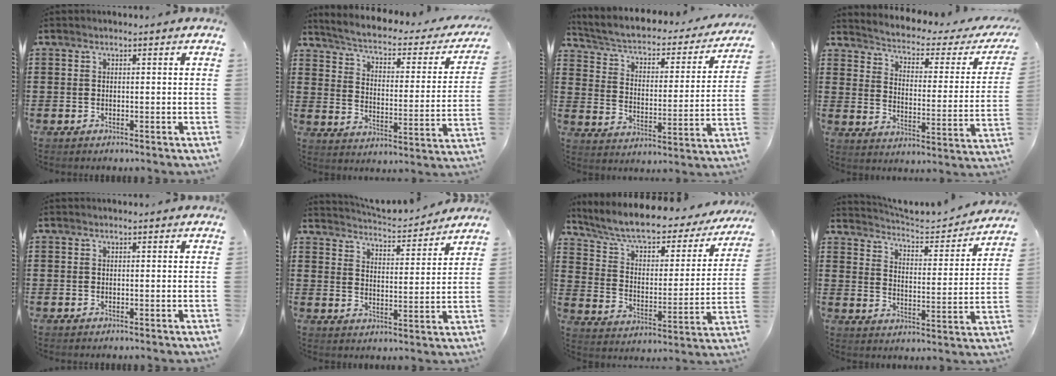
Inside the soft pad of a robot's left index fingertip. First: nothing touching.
{"total": 2.9, "force": [2.0, 0.5, 1.9], "torque": [-0.052, -0.026, 0.023]}
{"total": 2.8, "force": [1.9, 1.3, 1.7], "torque": [-0.047, -0.021, 0.021]}
{"total": 1.7, "force": [1.2, 0.6, 1.1], "torque": [-0.036, -0.022, 0.007]}
{"total": 0.0}
{"total": 4.1, "force": [4.1, -0.3, 0.3], "torque": [-0.027, -0.031, 0.066]}
{"total": 6.9, "force": [5.8, 1.4, 3.3], "torque": [-0.089, -0.041, 0.096]}
{"total": 4.4, "force": [4.4, 0.1, 0.7], "torque": [-0.038, -0.034, 0.069]}